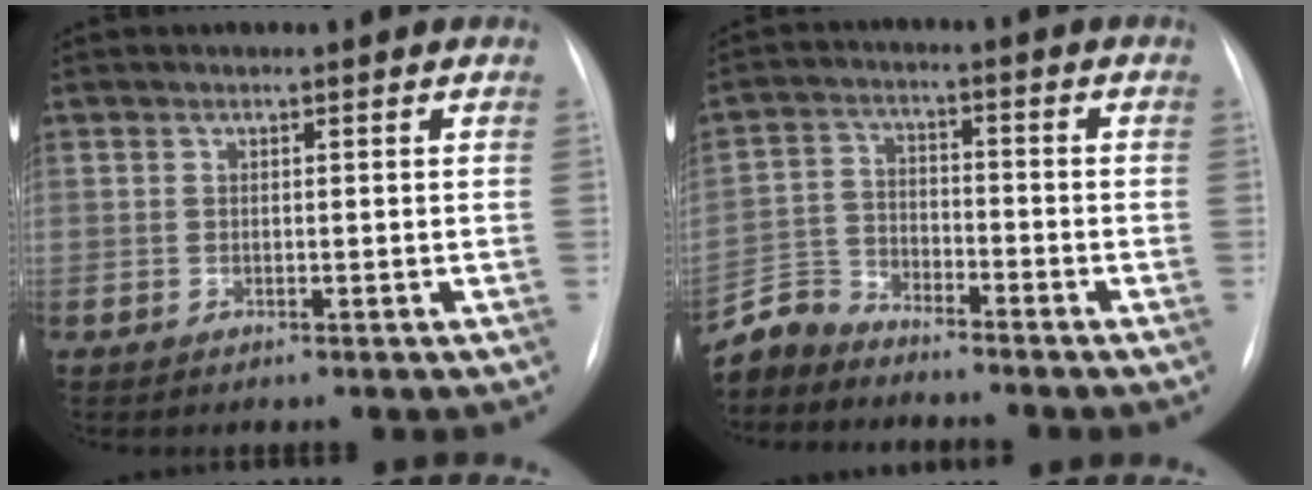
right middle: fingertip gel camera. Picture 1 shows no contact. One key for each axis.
{"total": 6.5, "fx": -6.3, "fy": 1.4, "fz": -0.6, "tx": 0.009, "ty": 0.005, "tz": -0.129}